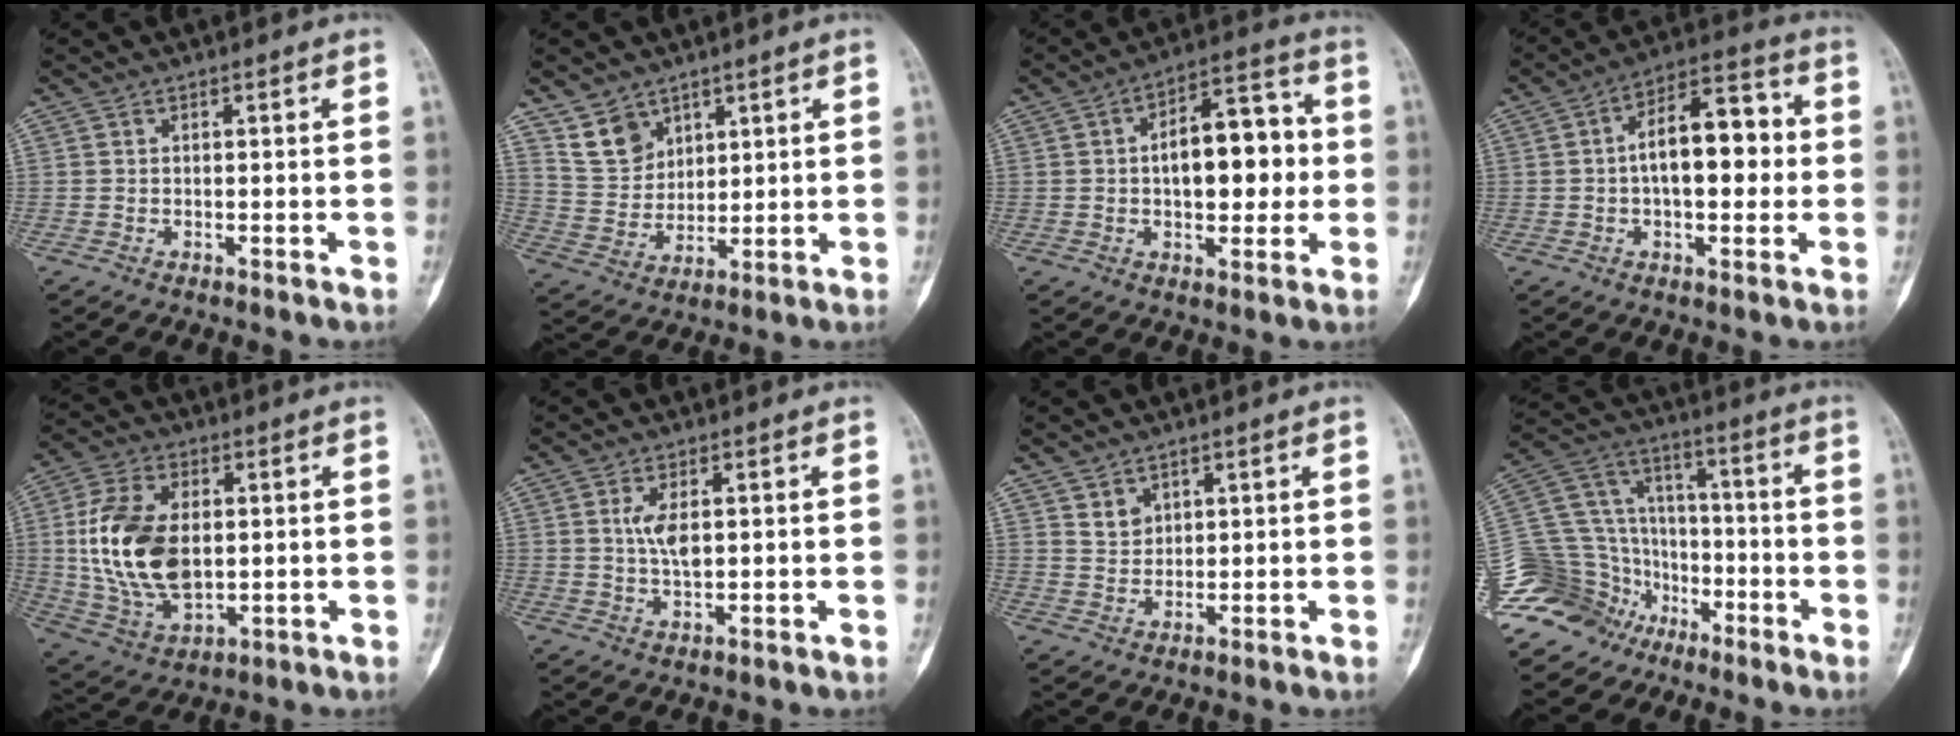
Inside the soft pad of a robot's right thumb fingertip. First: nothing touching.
{"total": 7.4, "force": [5.1, 5.0, 1.9], "torque": [-0.014, -0.031, 0.111]}
{"total": 13.8, "force": [0.4, 7.3, 11.7], "torque": [-0.137, 0.027, 0.001]}
{"total": 13.3, "force": [0.5, 6.7, 11.5], "torque": [-0.153, 0.034, 0.000]}
{"total": 17.4, "force": [1.1, 10.5, 13.9], "torque": [-0.260, -0.008, 0.031]}
{"total": 4.4, "force": [0.8, 1.9, 3.9], "torque": [-0.078, -0.008, 0.018]}
{"total": 3.0, "force": [1.9, 2.1, 1.0], "torque": [-0.003, -0.016, 0.039]}
{"total": 20.4, "force": [-12.7, 14.6, 6.5], "torque": [-0.128, 0.088, -0.229]}